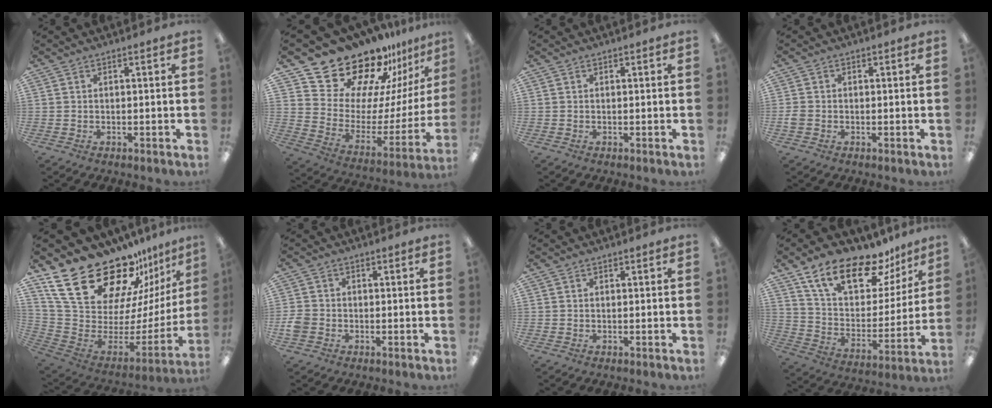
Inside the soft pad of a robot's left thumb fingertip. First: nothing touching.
{"total": 22.0, "force": [19.2, 9.0, 5.8], "torque": [-0.100, -0.152, 0.349]}
{"total": 0.0}
{"total": 2.0, "force": [-0.5, 1.7, 0.9], "torque": [-0.013, 0.005, -0.010]}
{"total": 28.5, "force": [20.7, 12.0, 15.6], "torque": [-0.258, -0.148, 0.386]}
{"total": 3.7, "force": [-1.2, 3.2, 1.6], "torque": [-0.030, 0.008, -0.022]}
{"total": 0.0}
{"total": 19.2, "force": [13.7, 8.6, 10.3], "torque": [-0.178, -0.083, 0.241]}